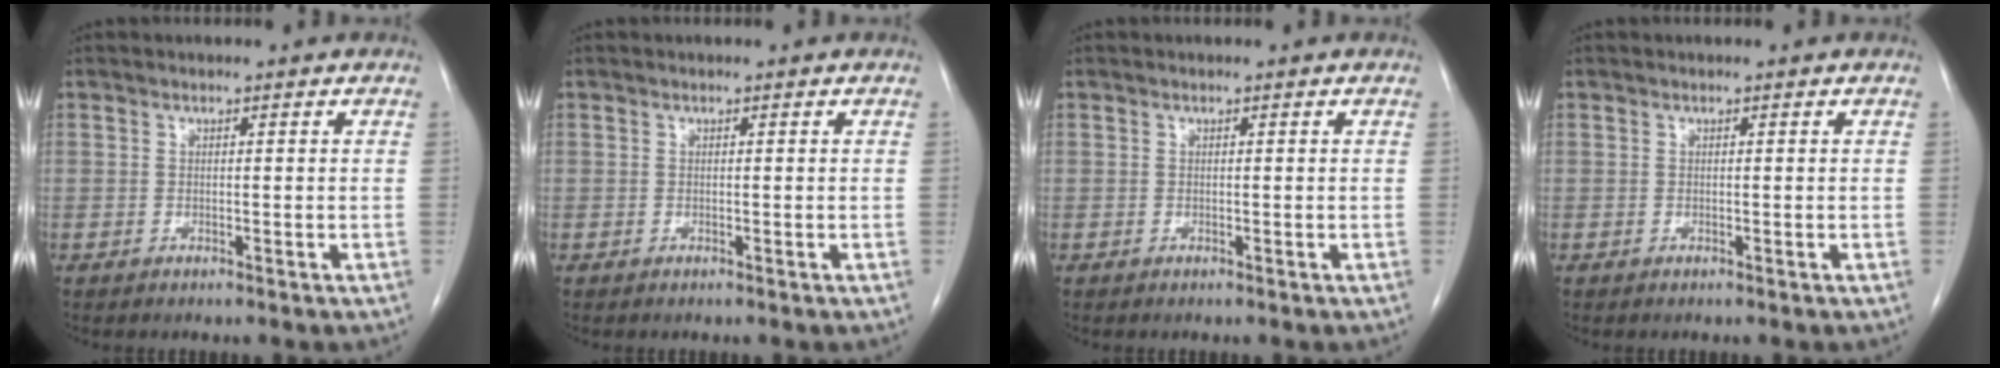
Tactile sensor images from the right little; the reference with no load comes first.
{"total": 0.0}
{"total": 0.0}
{"total": 0.0}